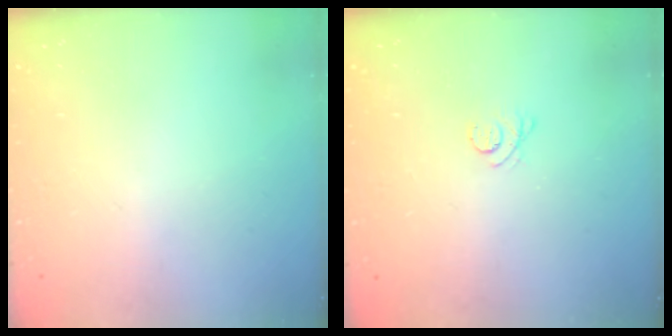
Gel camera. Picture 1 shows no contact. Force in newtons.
{"total": 2.6, "press": 2.6, "slide": 0.3}